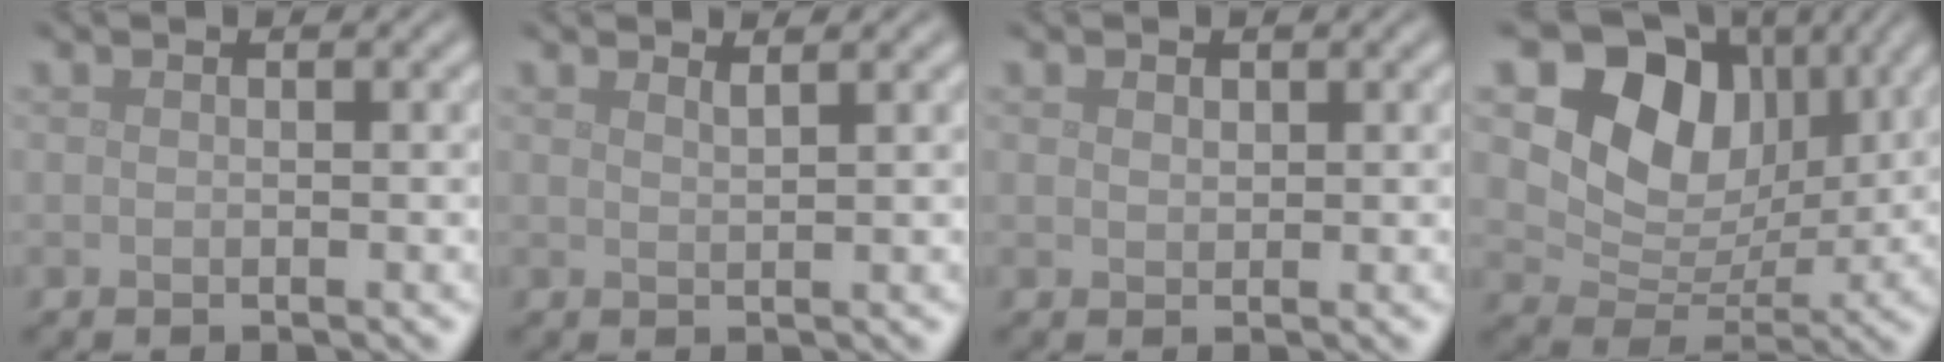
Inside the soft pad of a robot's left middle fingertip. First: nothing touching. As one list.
[{"total": 1.2, "force": [1.0, 0.3, 0.6], "torque": [0.002, 0.002, 0.013]}, {"total": 0.7, "force": [0.5, 0.5, 0.2], "torque": [-0.006, -0.001, 0.010]}, {"total": 10.2, "force": [4.2, 7.4, 5.6], "torque": [-0.094, -0.007, 0.068]}]